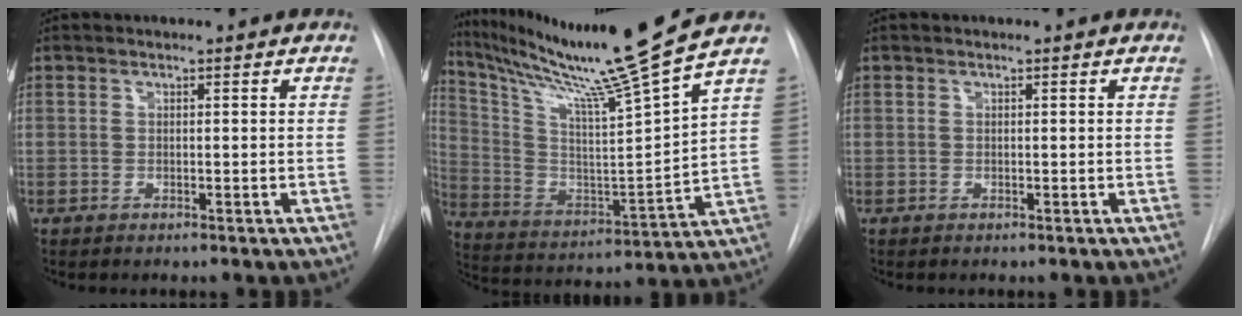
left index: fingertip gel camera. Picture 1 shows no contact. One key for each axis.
{"total": 19.3, "fx": 15.9, "fy": -3.0, "fz": 10.5, "tx": -0.189, "ty": -0.049, "tz": 0.267}
{"total": 0.0}